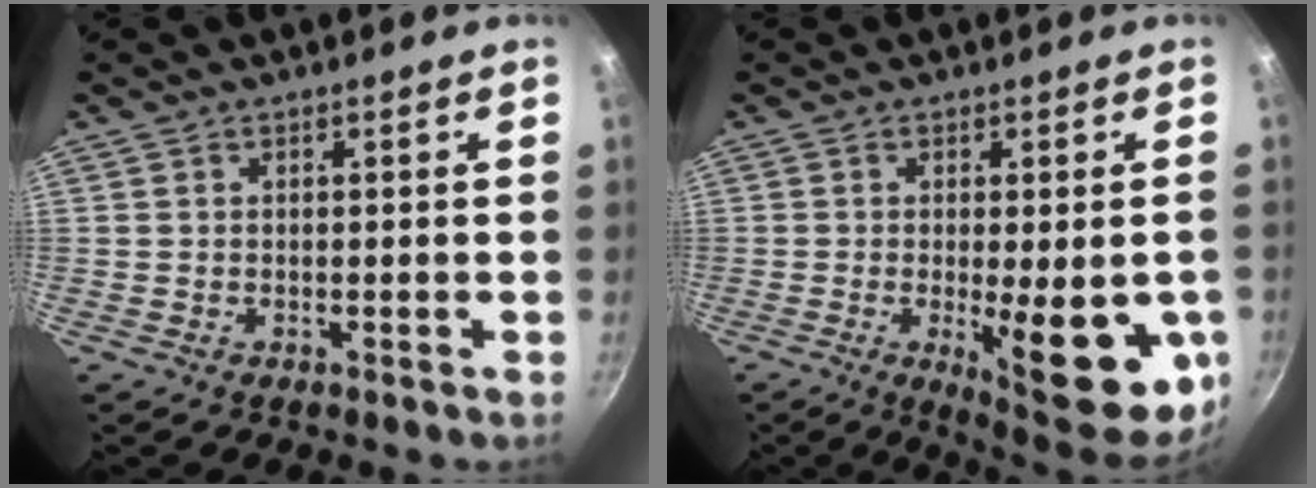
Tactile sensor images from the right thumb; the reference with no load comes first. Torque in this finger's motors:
{"motor_torque": [-0.01, 0.99, 1.25, -0.41, 0.23]}